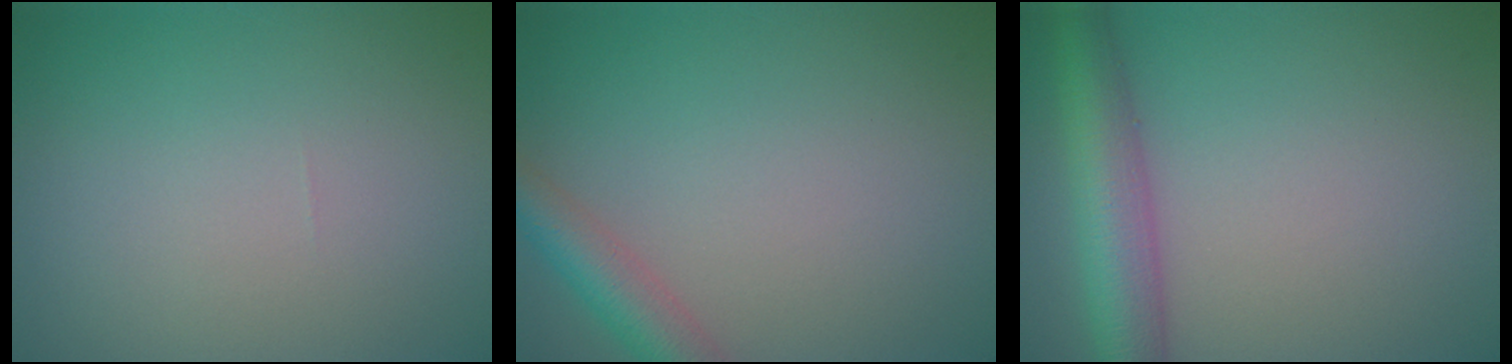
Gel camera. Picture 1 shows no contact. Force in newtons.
{"total": 3.5, "press": 3.5, "slide": 0.1}
{"total": 5.3, "press": 5.3, "slide": 0.2}